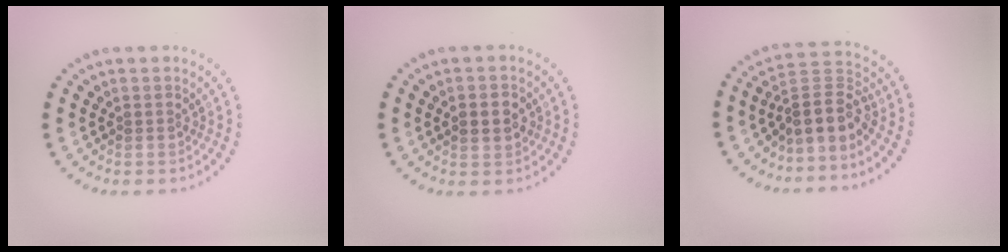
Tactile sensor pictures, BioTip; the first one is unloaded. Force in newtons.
{"total": 2.2, "press": 2.2, "slide": 0.1}
{"total": 4.0, "press": 3.1, "slide": 2.5}